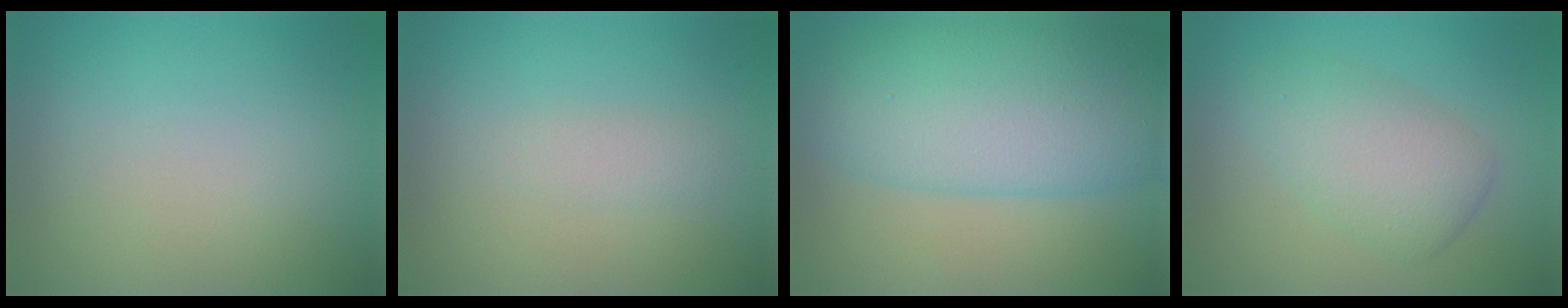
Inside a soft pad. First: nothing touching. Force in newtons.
{"total": 1.1, "press": 1.1, "slide": 0.0}
{"total": 11.4, "press": 11.4, "slide": 0.2}
{"total": 4.6, "press": 4.6, "slide": 0.1}